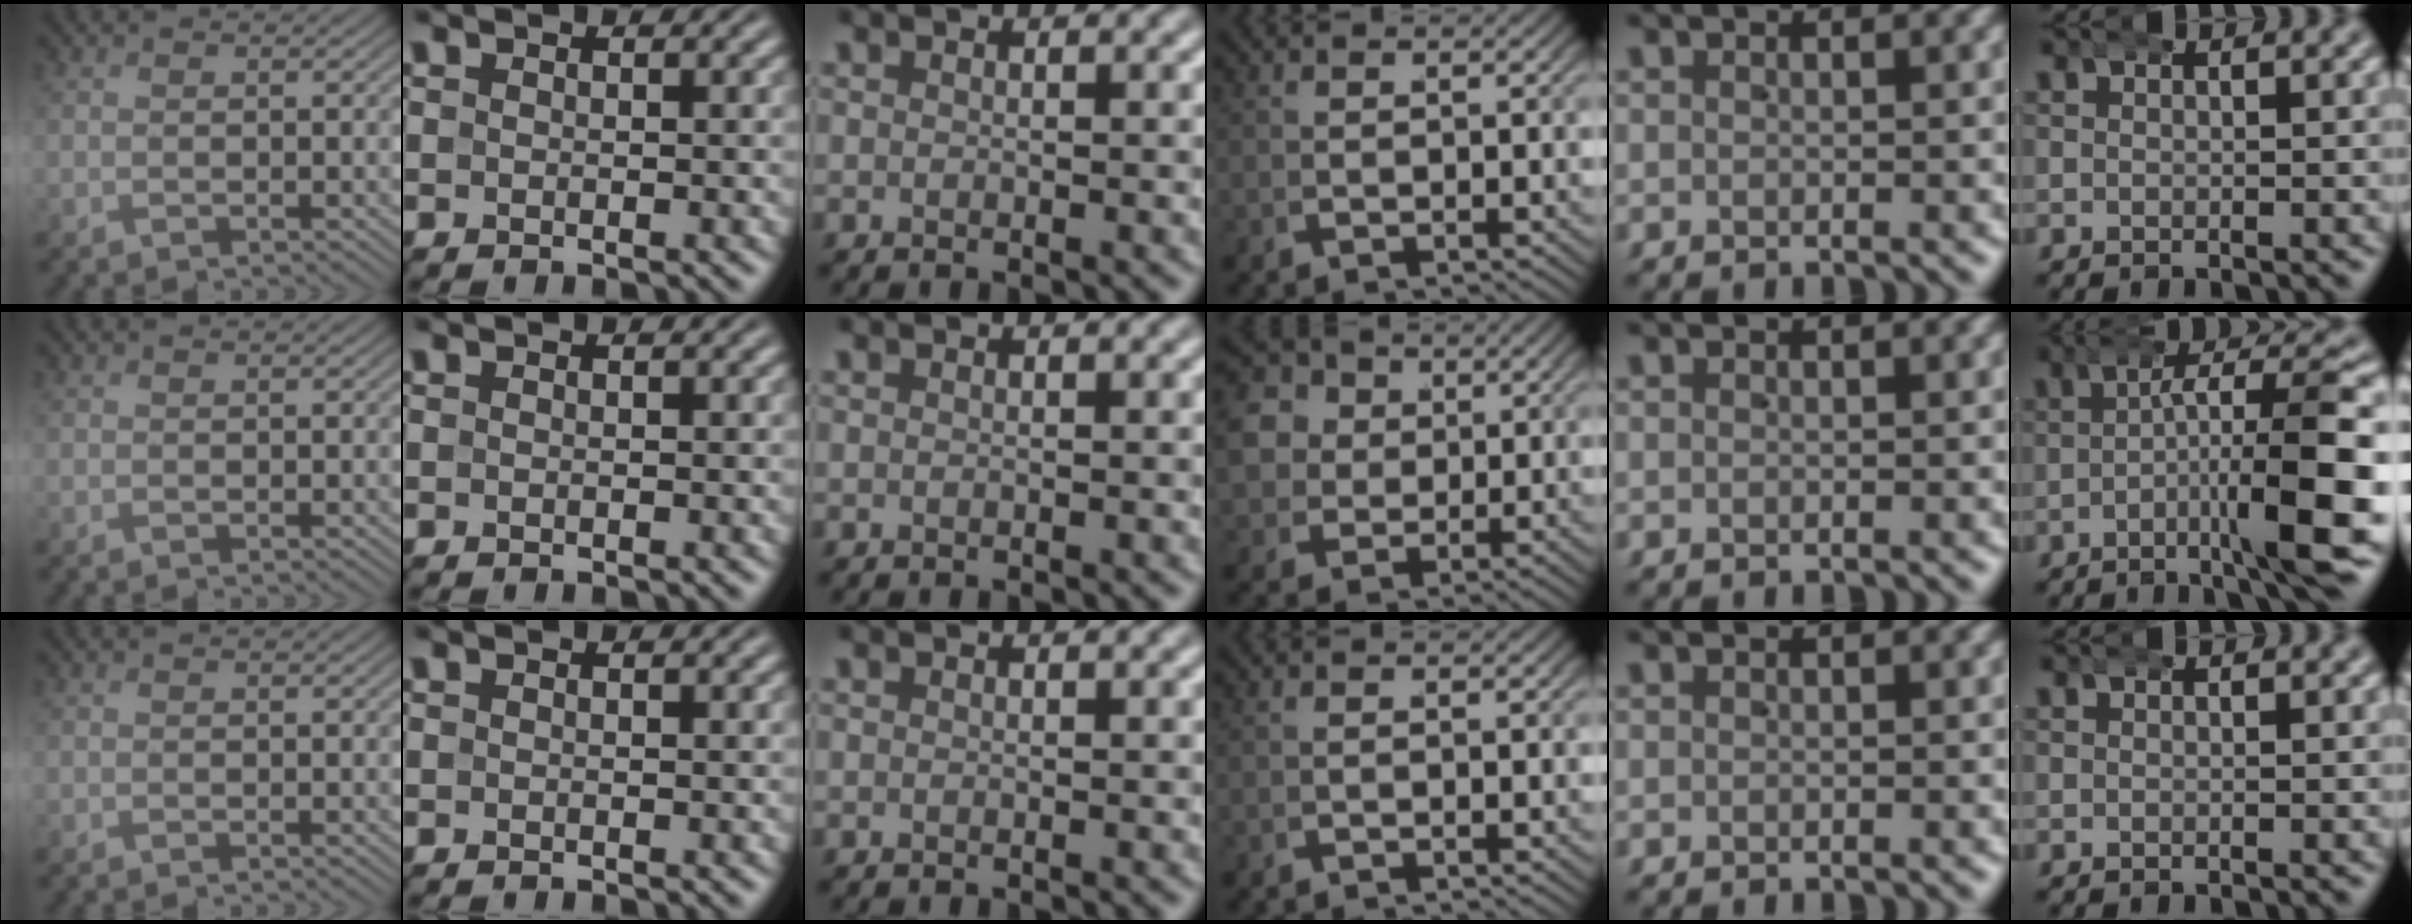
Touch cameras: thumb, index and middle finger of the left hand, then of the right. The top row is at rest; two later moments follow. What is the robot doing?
{"motion": "wrap", "object": "aluminum foil"}